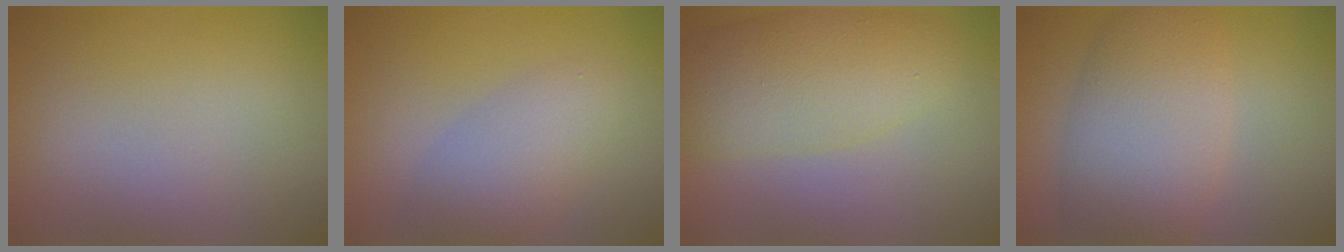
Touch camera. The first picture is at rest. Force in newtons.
{"total": 3.9, "press": 3.9, "slide": 0.1}
{"total": 5.8, "press": 5.8, "slide": 0.2}
{"total": 7.4, "press": 7.4, "slide": 0.2}